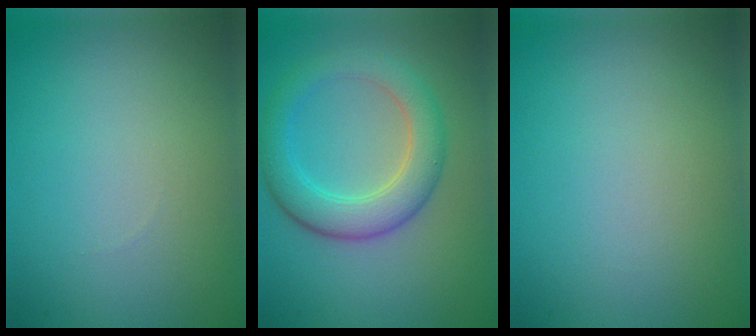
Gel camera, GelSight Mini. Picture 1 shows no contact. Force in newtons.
{"total": 5.0, "press": 5.0, "slide": 0.1}
{"total": 0.0}